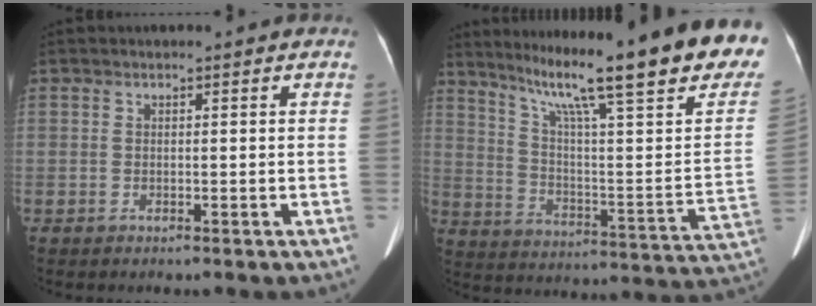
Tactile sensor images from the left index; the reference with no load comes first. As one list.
[{"total": 29.8, "force": [22.4, 1.4, 19.7], "torque": [-0.265, -0.060, 0.300]}]